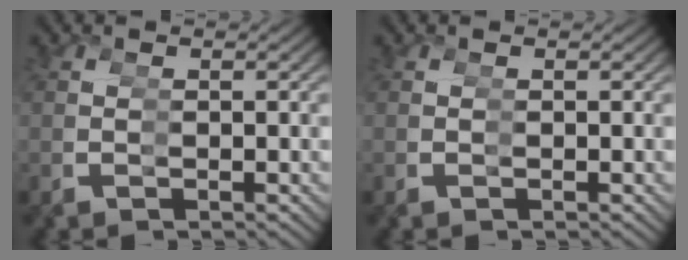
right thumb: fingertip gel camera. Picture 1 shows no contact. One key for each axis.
{"total": 0.0}